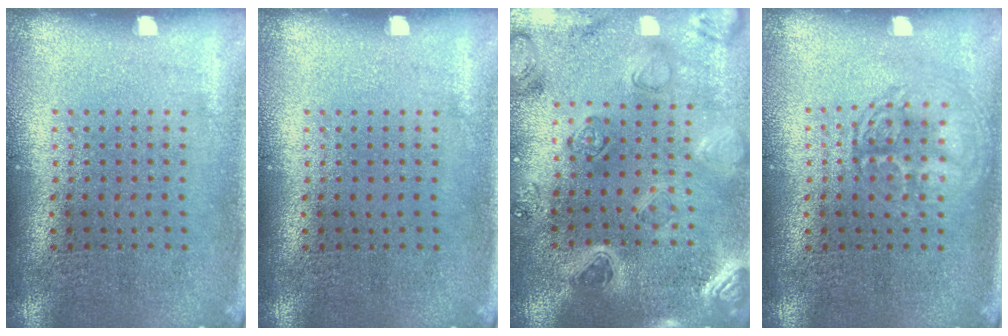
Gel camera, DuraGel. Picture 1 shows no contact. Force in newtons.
{"total": 0.0}
{"total": 2.2, "press": 2.2, "slide": 0.3}
{"total": 1.3, "press": 1.3, "slide": 0.2}